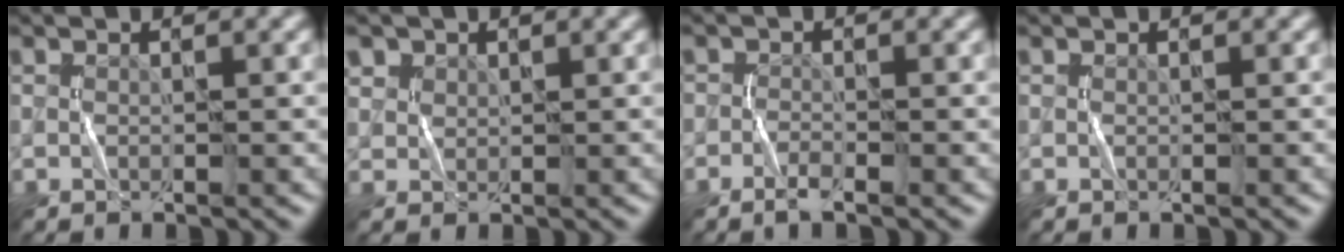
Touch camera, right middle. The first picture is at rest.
{"total": 1.7, "force": [1.0, 1.4, 0.3], "torque": [-0.010, -0.008, 0.033]}
{"total": 1.4, "force": [-0.9, 0.5, 0.9], "torque": [-0.018, 0.000, -0.023]}
{"total": 0.0}